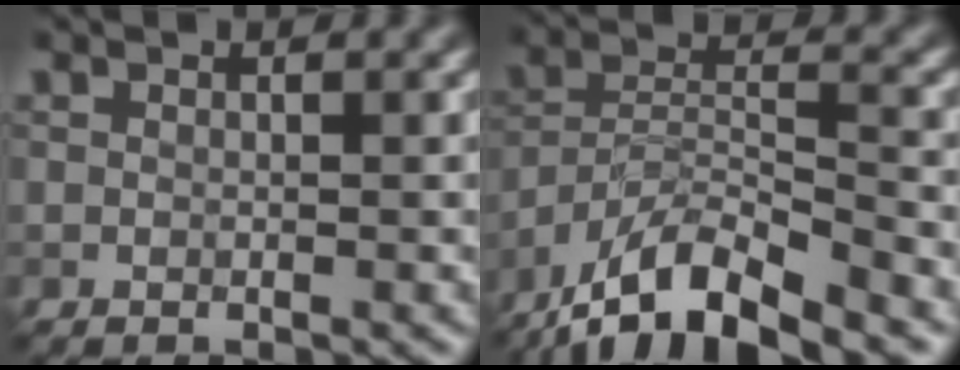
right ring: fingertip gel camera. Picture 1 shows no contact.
{"total": 10.0, "force": [-7.9, 2.7, 5.5], "torque": [-0.094, 0.004, -0.145]}